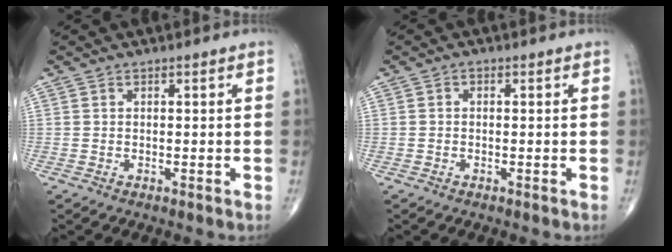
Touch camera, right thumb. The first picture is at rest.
{"total": 0.6, "force": [-0.1, 0.5, 0.4], "torque": [-0.003, 0.002, -0.008]}